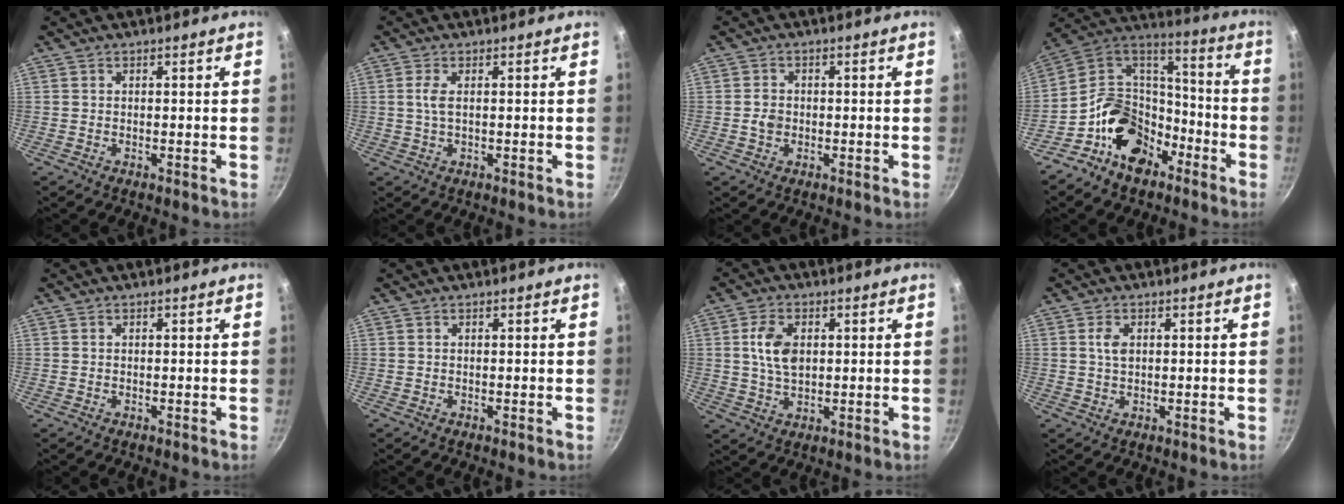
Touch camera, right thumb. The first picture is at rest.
{"total": 2.5, "force": [0.4, 1.0, 2.3], "torque": [-0.054, 0.002, 0.008]}
{"total": 2.6, "force": [-0.4, 2.2, 1.4], "torque": [-0.016, 0.006, -0.008]}
{"total": 17.7, "force": [-8.8, 12.4, 9.0], "torque": [-0.112, 0.089, -0.167]}
{"total": 0.0}
{"total": 0.0}
{"total": 7.5, "force": [1.3, 4.7, 5.7], "torque": [-0.096, 0.000, 0.025]}
{"total": 2.9, "force": [0.6, 1.9, 2.1], "torque": [-0.036, 0.000, 0.012]}